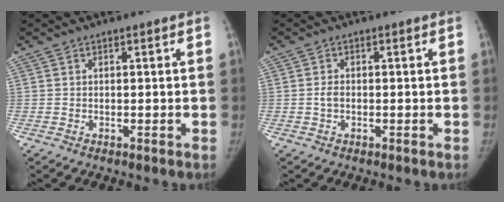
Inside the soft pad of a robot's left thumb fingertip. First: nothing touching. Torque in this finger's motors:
{"motor_torque": [0.00, 0.02, 0.54, 0.16, 0.00]}